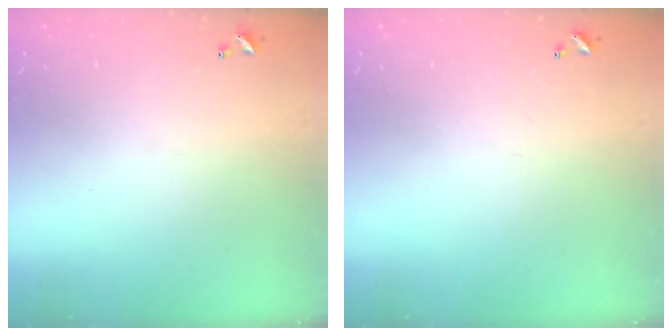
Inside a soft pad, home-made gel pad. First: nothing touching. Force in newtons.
{"total": 0.0}